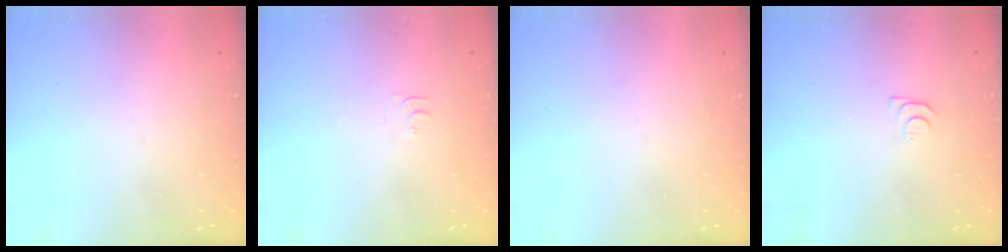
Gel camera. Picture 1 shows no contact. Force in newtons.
{"total": 4.6, "press": 4.6, "slide": 0.6}
{"total": 0.0}
{"total": 4.0, "press": 4.0, "slide": 0.6}